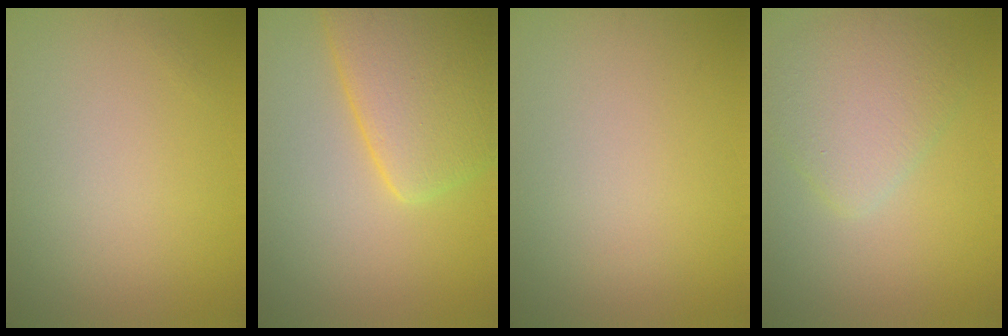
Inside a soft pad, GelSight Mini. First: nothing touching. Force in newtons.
{"total": 7.9, "press": 7.9, "slide": 0.4}
{"total": 0.0}
{"total": 4.1, "press": 4.1, "slide": 0.2}